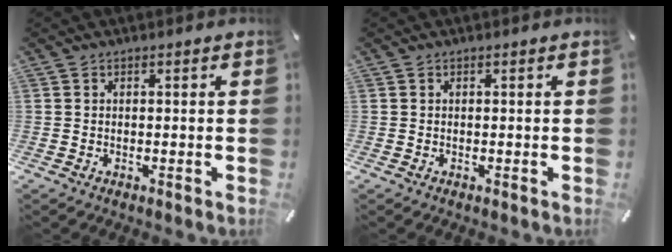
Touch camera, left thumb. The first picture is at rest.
{"total": 0.0}